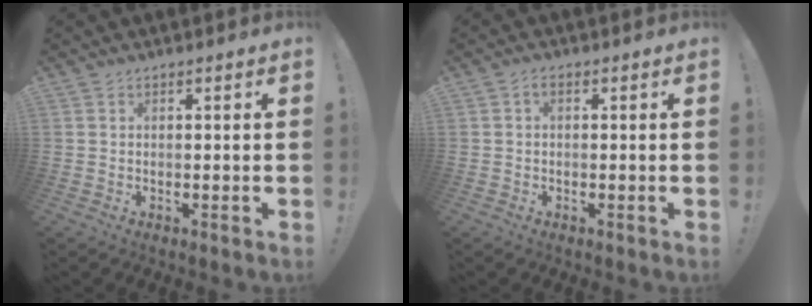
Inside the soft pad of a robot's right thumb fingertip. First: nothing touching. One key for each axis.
{"total": 1.4, "fx": -0.3, "fy": 0.7, "fz": 1.2, "tx": -0.026, "ty": 0.006, "tz": -0.004}